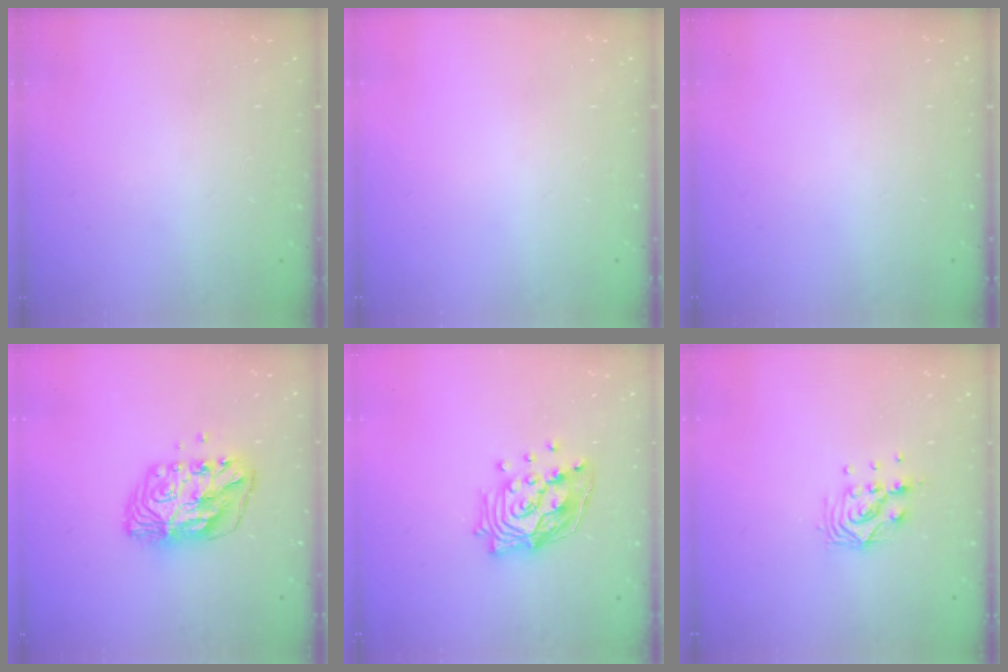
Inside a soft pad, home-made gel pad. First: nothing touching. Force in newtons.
{"total": 0.0}
{"total": 0.0}
{"total": 11.3, "press": 11.2, "slide": 1.6}
{"total": 17.0, "press": 16.1, "slide": 5.5}
{"total": 9.2, "press": 9.2, "slide": 0.7}